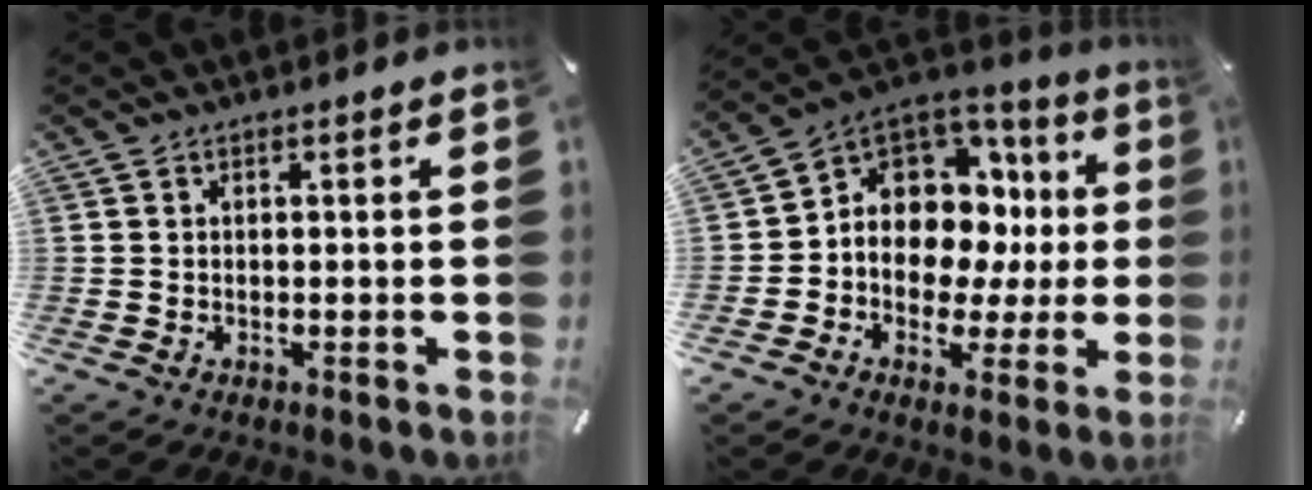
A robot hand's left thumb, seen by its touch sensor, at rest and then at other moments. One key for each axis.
{"total": 10.3, "fx": 1.6, "fy": 9.2, "fz": 4.3, "tx": -0.064, "ty": -0.039, "tz": 0.035}